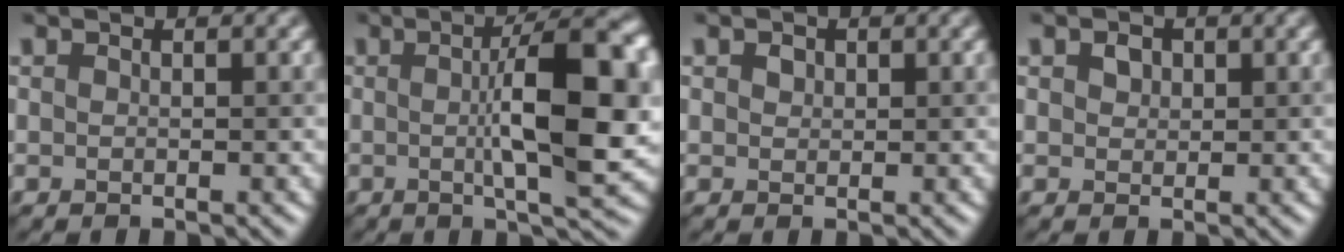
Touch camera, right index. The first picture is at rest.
{"total": 10.4, "force": [0.4, 2.6, 10.1], "torque": [-0.139, 0.004, 0.006]}
{"total": 0.9, "force": [0.4, 0.7, 0.3], "torque": [-0.006, 0.000, 0.006]}
{"total": 1.2, "force": [0.5, 1.0, 0.5], "torque": [-0.009, 0.001, 0.008]}